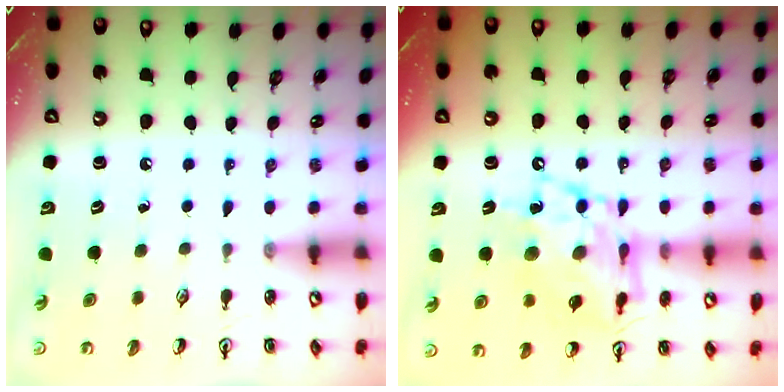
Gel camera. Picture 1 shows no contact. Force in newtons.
{"total": 14.0, "press": 14.0, "slide": 1.1}